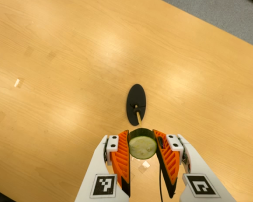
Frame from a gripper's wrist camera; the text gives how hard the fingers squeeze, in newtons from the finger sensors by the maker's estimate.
{"total": 11.5, "left": 11.4, "right": 11.5}